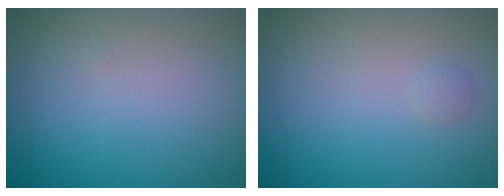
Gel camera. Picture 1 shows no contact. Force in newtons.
{"total": 0.6, "press": 0.6, "slide": 0.1}